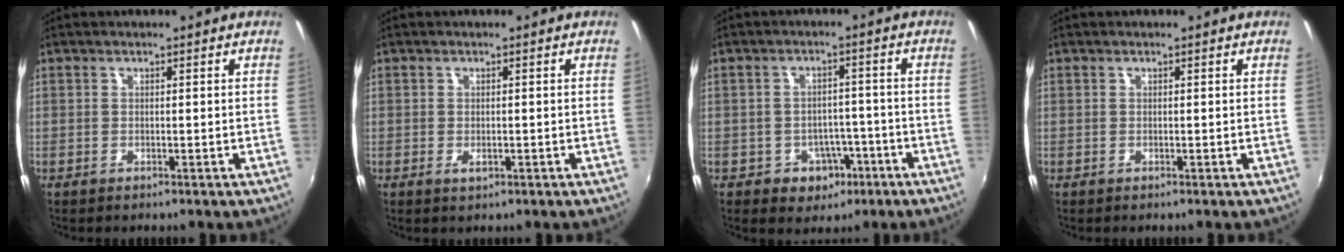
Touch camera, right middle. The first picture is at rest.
{"total": 1.3, "force": [-0.5, 0.7, 1.0], "torque": [-0.017, -0.002, -0.006]}
{"total": 5.9, "force": [-2.9, 4.8, 1.9], "torque": [-0.042, 0.017, -0.024]}
{"total": 0.0}